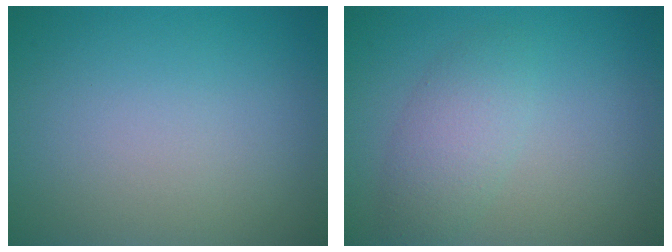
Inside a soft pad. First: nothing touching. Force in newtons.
{"total": 2.9, "press": 2.9, "slide": 0.0}